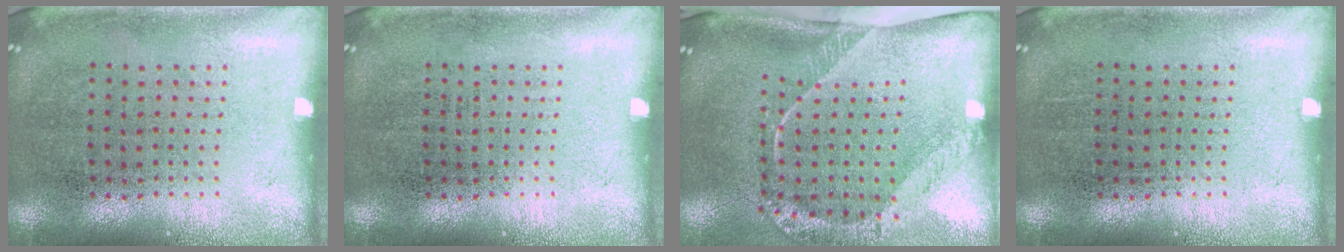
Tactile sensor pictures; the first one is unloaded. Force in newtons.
{"total": 0.0}
{"total": 2.6, "press": 1.7, "slide": 2.0}
{"total": 0.0}